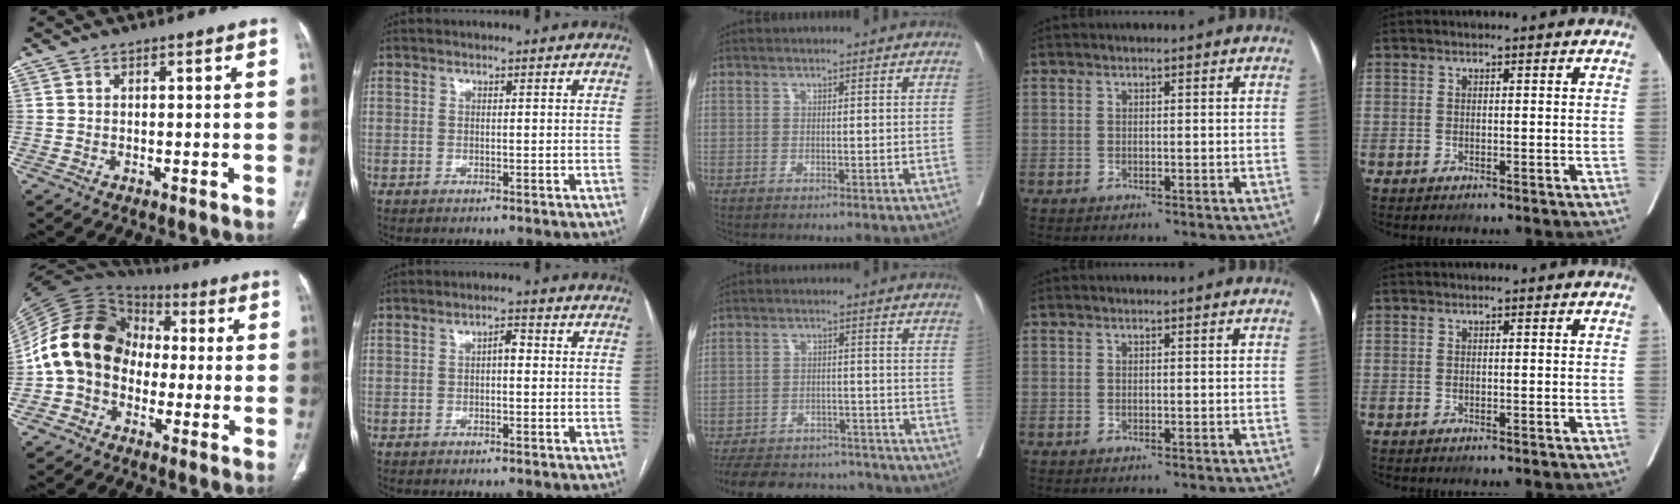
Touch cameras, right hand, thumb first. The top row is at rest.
{"thumb": {"total": 16.3, "force": [-1.1, 13.5, 9.1], "torque": [-0.150, 0.043, -0.029]}, "index": {"total": 2.0, "force": [0.0, 0.8, 1.9], "torque": [-0.027, 0.008, -0.003]}, "middle": {"total": 19.3, "force": [-17.1, 6.5, 5.9], "torque": [-0.147, 0.000, -0.234]}}